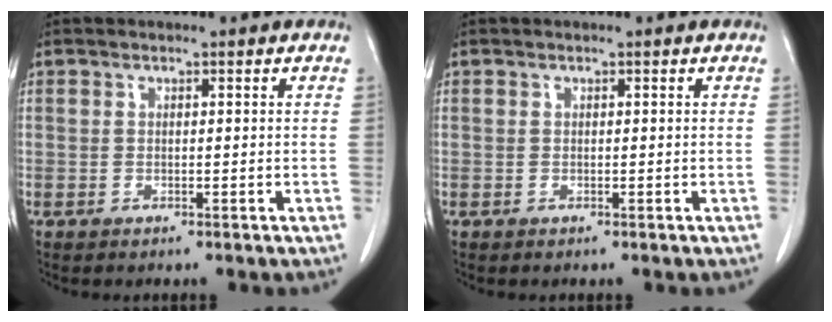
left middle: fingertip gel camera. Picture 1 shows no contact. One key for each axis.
{"total": 0.0}